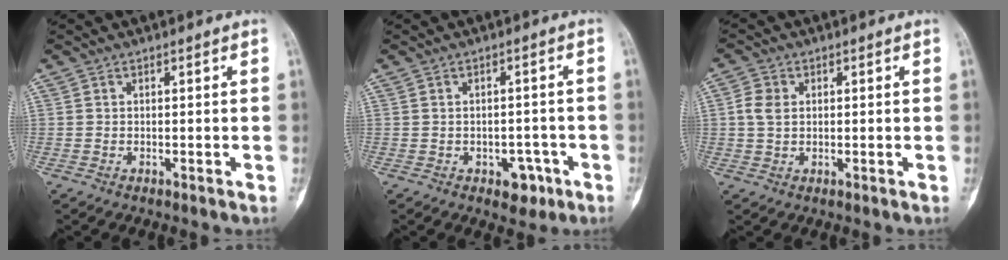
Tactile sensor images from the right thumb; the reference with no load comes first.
{"total": 4.6, "force": [-2.2, 3.0, 2.7], "torque": [-0.009, 0.016, -0.023]}
{"total": 3.6, "force": [0.6, 2.7, 2.3], "torque": [-0.048, 0.005, 0.009]}